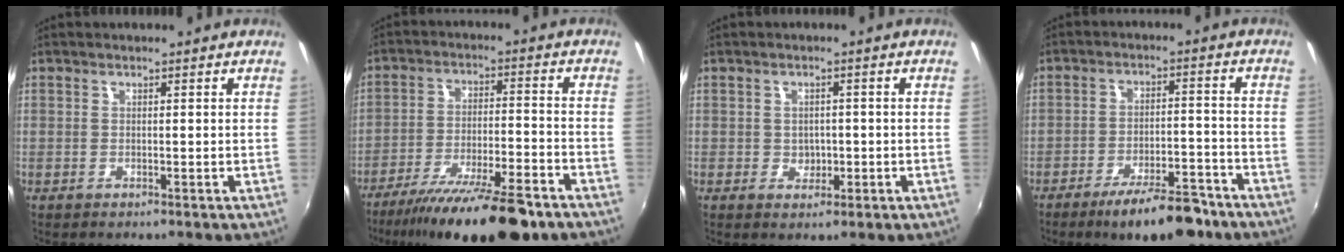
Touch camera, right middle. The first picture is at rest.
{"total": 19.2, "force": [-14.8, 3.6, 11.7], "torque": [-0.213, -0.036, -0.232]}
{"total": 3.2, "force": [-0.6, 2.9, 1.2], "torque": [-0.019, 0.003, -0.006]}
{"total": 11.7, "force": [-8.9, 3.2, 6.9], "torque": [-0.118, 0.001, -0.129]}